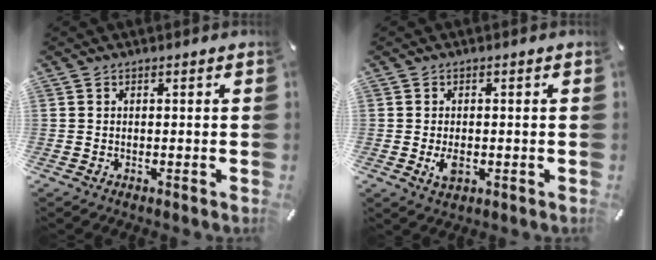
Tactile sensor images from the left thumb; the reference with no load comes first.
{"total": 3.4, "force": [-0.6, 2.1, 2.5], "torque": [-0.051, -0.007, -0.013]}